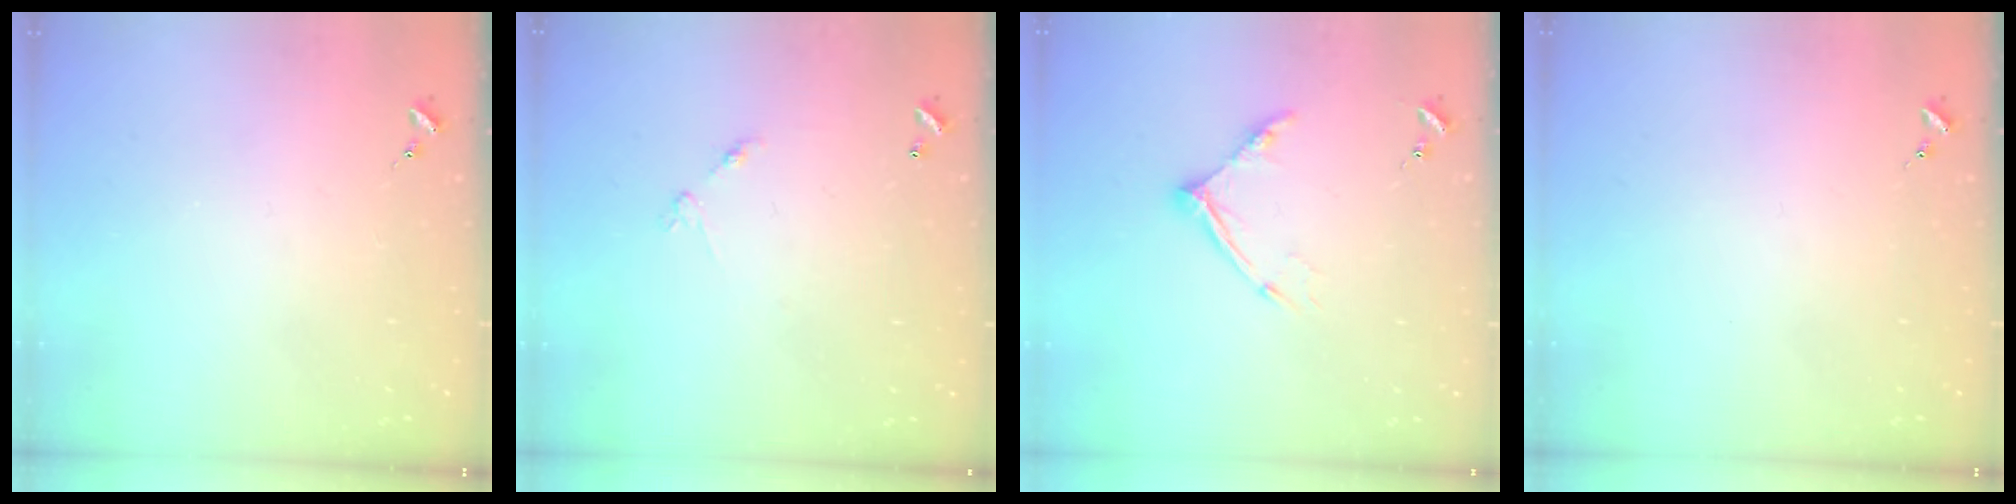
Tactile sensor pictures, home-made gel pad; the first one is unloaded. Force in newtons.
{"total": 5.9, "press": 5.9, "slide": 0.4}
{"total": 10.5, "press": 10.5, "slide": 1.0}
{"total": 0.0}